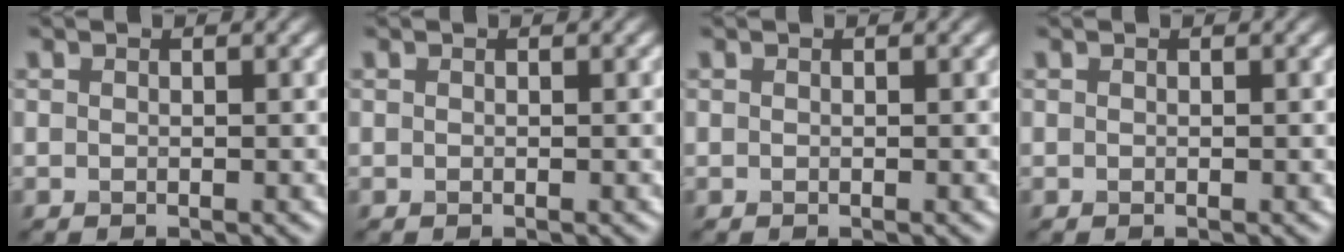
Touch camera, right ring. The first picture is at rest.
{"total": 0.0}
{"total": 0.0}
{"total": 0.0}